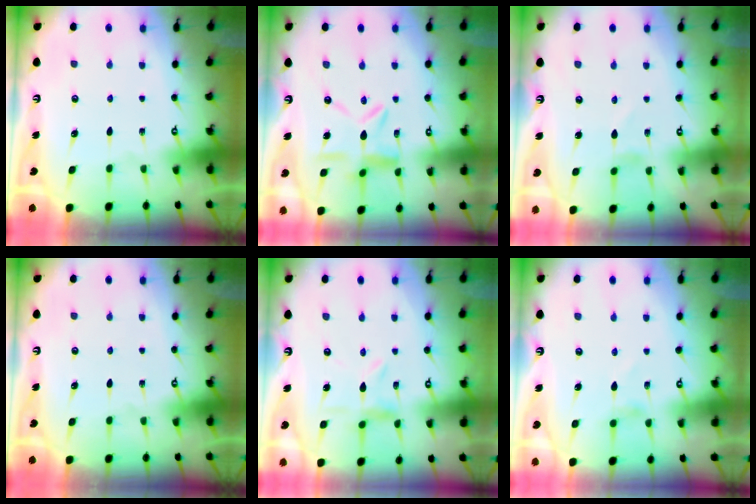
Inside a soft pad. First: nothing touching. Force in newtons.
{"total": 9.4, "press": 9.4, "slide": 0.8}
{"total": 0.0}
{"total": 0.0}
{"total": 1.9, "press": 1.9, "slide": 0.4}
{"total": 0.0}